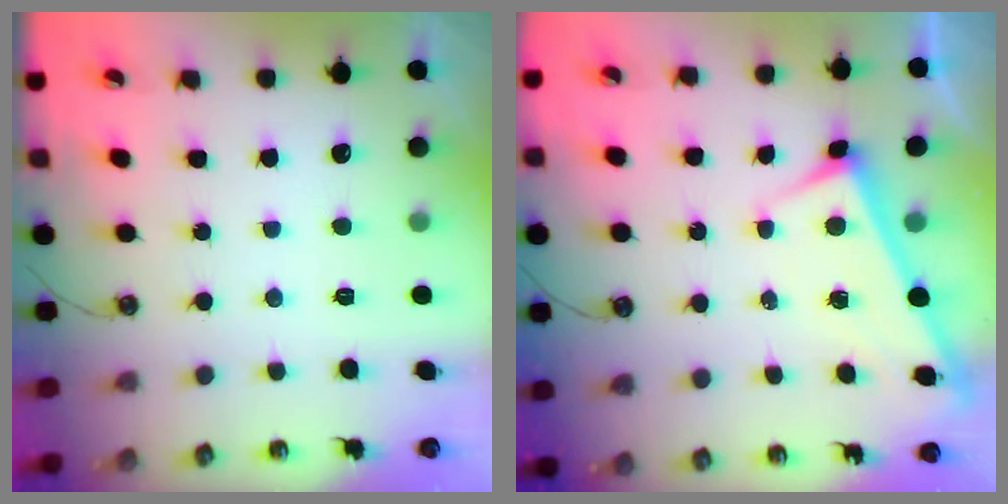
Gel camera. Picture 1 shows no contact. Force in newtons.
{"total": 3.2, "press": 3.2, "slide": 0.1}